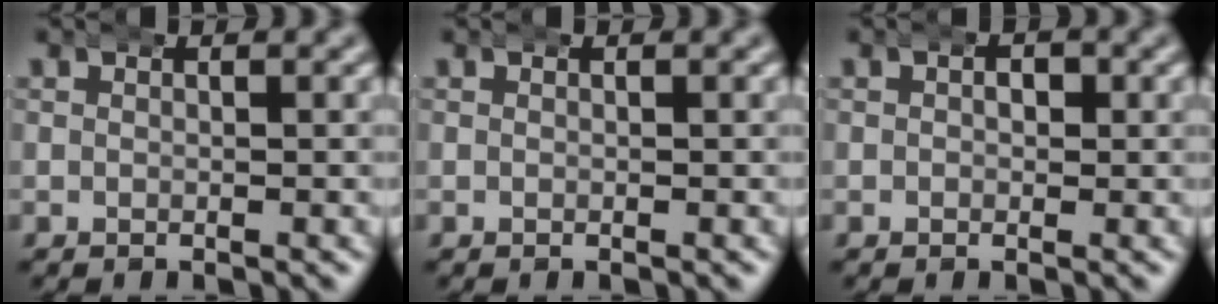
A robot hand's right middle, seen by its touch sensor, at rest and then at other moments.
{"total": 0.0}
{"total": 1.5, "force": [0.4, 1.0, 1.0], "torque": [-0.008, -0.001, 0.004]}